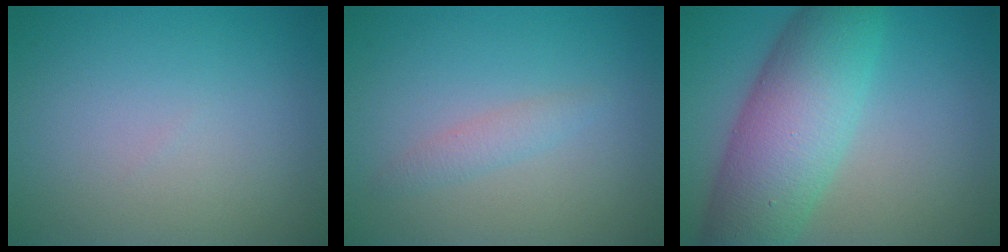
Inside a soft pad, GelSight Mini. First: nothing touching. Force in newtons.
{"total": 1.3, "press": 1.3, "slide": 0.0}
{"total": 9.6, "press": 9.6, "slide": 0.4}